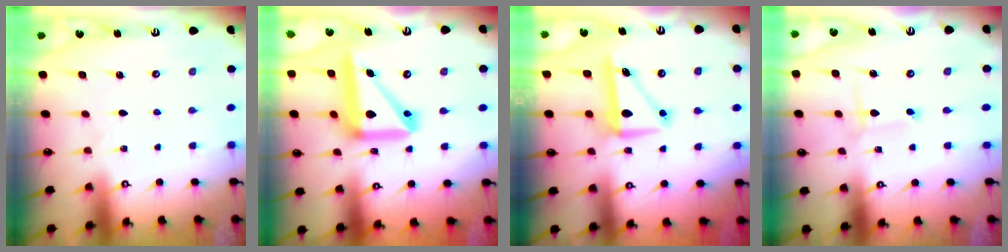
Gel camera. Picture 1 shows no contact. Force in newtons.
{"total": 17.4, "press": 17.1, "slide": 2.8}
{"total": 8.6, "press": 8.6, "slide": 0.7}
{"total": 1.4, "press": 1.4, "slide": 0.1}